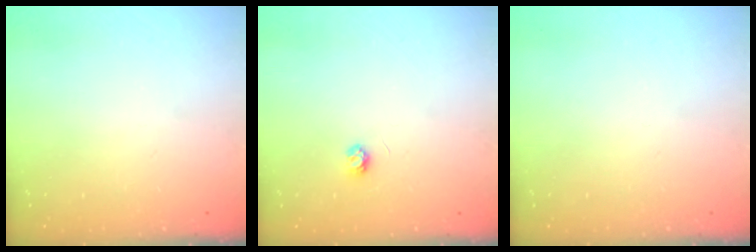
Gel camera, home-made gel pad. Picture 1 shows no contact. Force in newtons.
{"total": 3.2, "press": 3.2, "slide": 0.3}
{"total": 0.0}